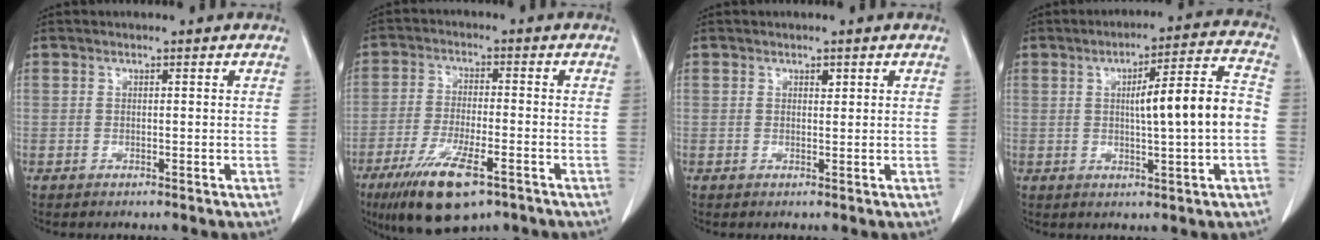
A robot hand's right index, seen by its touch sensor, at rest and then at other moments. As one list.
[{"total": 11.7, "force": [-7.0, 2.9, 8.9], "torque": [-0.166, -0.024, -0.116]}, {"total": 0.7, "force": [0.4, 0.4, 0.4], "torque": [-0.006, -0.003, 0.006]}, {"total": 10.8, "force": [-0.4, 0.6, 10.8], "torque": [-0.157, 0.020, -0.005]}]